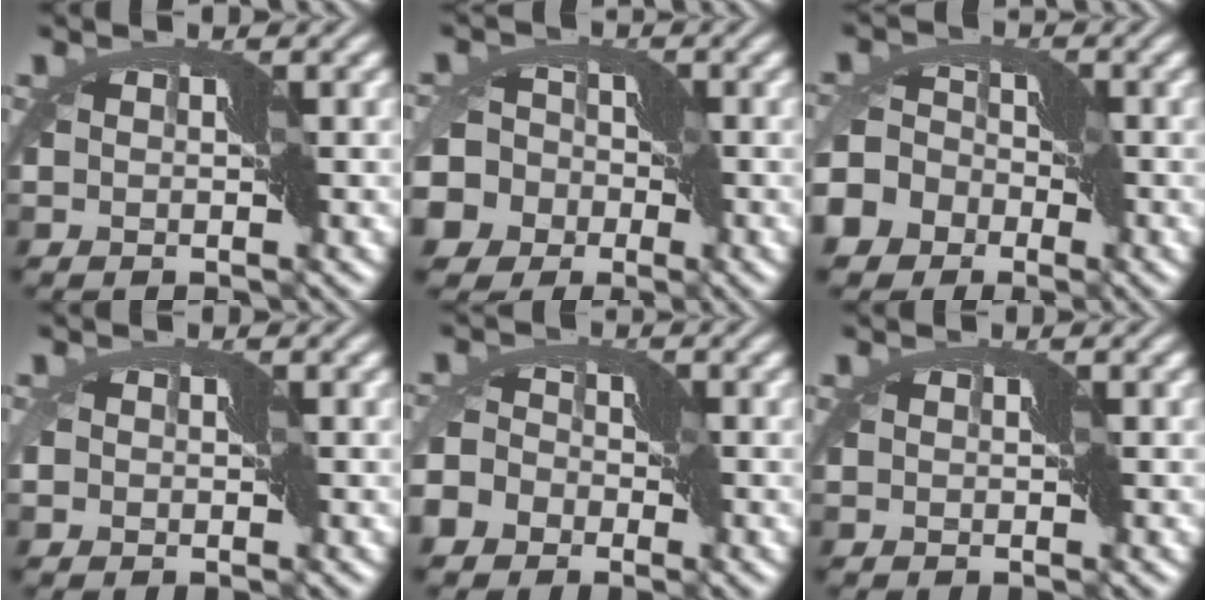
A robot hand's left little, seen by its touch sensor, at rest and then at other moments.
{"total": 9.0, "force": [-3.0, 7.7, 3.6], "torque": [-0.060, -0.004, -0.081]}
{"total": 6.8, "force": [-2.9, 5.4, 3.1], "torque": [-0.051, 0.001, -0.073]}
{"total": 1.3, "force": [-0.5, 1.1, 0.6], "torque": [-0.012, -0.002, -0.003]}
{"total": 6.6, "force": [-3.7, 4.8, 2.7], "torque": [-0.045, -0.008, -0.074]}
{"total": 0.0}